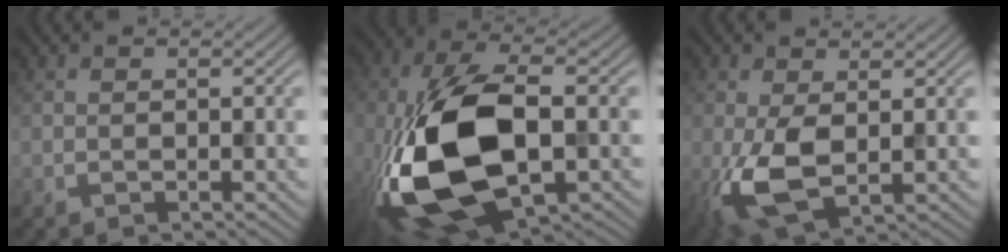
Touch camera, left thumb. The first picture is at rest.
{"total": 17.7, "force": [-3.5, 9.9, 14.3], "torque": [-0.339, -0.024, -0.052]}
{"total": 7.2, "force": [-0.9, 3.8, 6.1], "torque": [-0.146, -0.006, -0.014]}